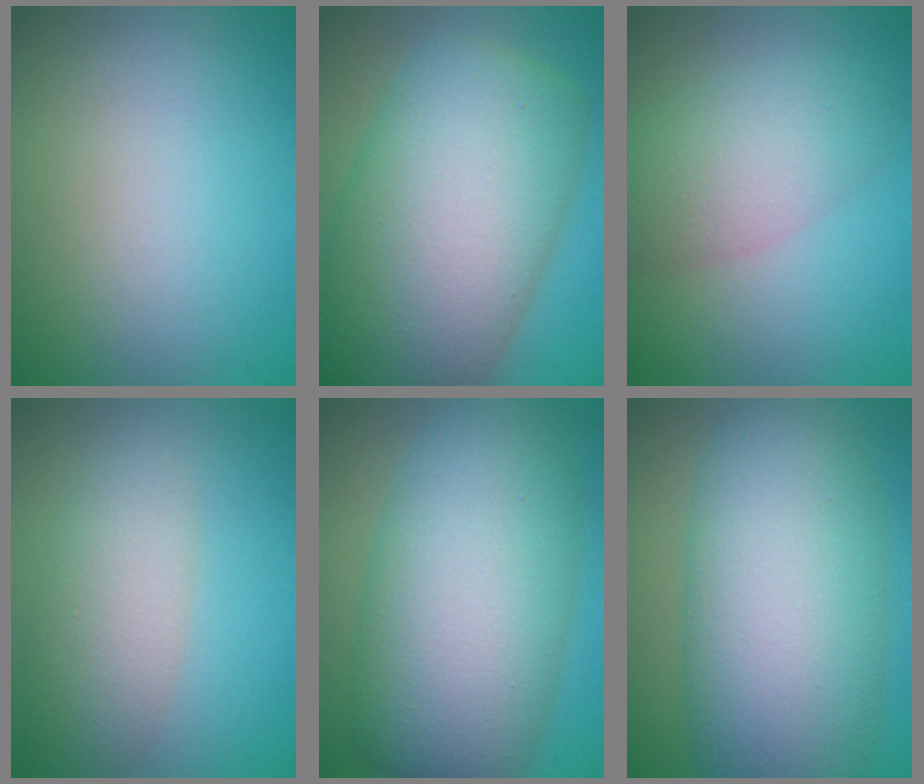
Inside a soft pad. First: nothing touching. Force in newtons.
{"total": 15.5, "press": 15.5, "slide": 0.7}
{"total": 5.1, "press": 5.1, "slide": 0.2}
{"total": 4.1, "press": 4.1, "slide": 0.2}
{"total": 12.8, "press": 12.8, "slide": 0.3}
{"total": 12.8, "press": 12.8, "slide": 0.2}